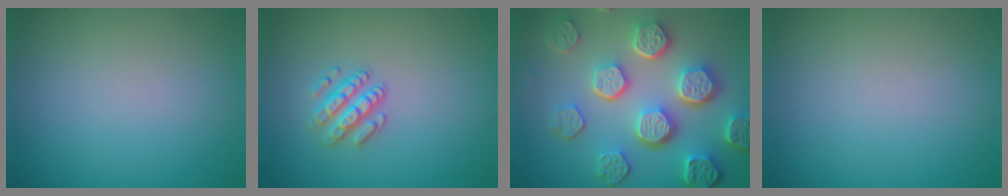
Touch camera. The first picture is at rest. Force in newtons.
{"total": 2.5, "press": 2.3, "slide": 0.9}
{"total": 8.4, "press": 6.1, "slide": 5.8}
{"total": 0.0}